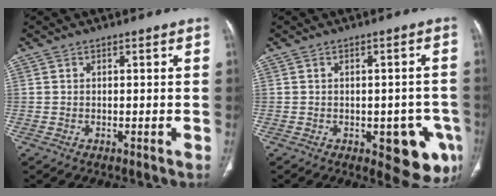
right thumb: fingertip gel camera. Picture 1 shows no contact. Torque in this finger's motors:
{"motor_torque": [1.10, 1.19, -0.05, 0.02, 0.21]}